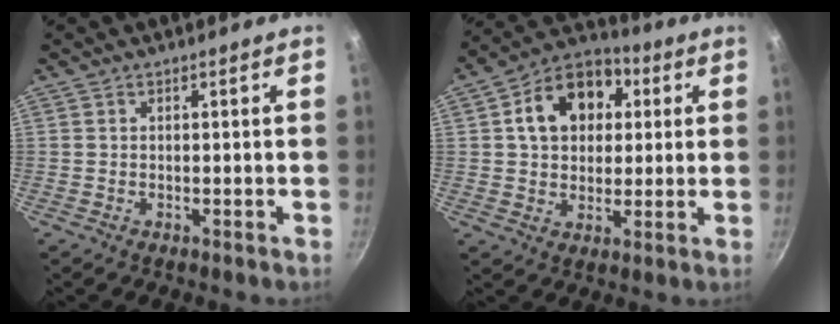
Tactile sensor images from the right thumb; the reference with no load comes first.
{"total": 14.8, "force": [3.6, 11.1, 9.1], "torque": [-0.118, 0.021, 0.044]}